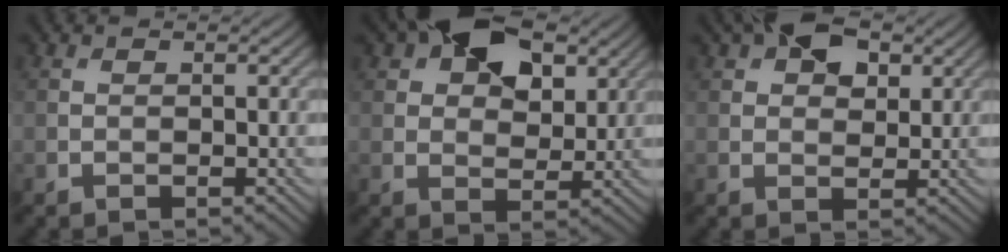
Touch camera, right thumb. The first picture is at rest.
{"total": 10.6, "force": [5.1, 6.3, 6.9], "torque": [-0.118, 0.015, 0.077]}
{"total": 6.1, "force": [3.0, 3.6, 3.9], "torque": [-0.064, 0.010, 0.046]}